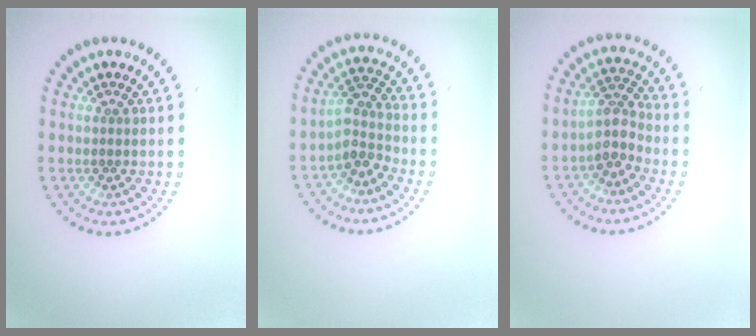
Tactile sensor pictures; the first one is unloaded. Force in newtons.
{"total": 2.7, "press": 2.1, "slide": 1.7}
{"total": 2.9, "press": 2.4, "slide": 1.7}